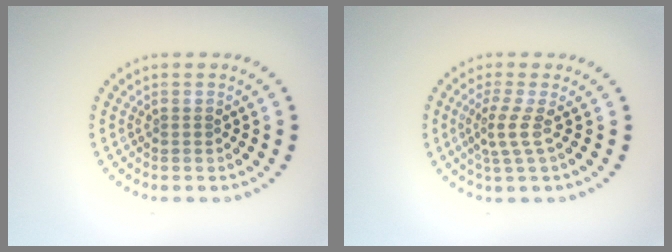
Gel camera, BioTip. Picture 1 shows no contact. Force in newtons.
{"total": 2.3, "press": 1.6, "slide": 1.7}